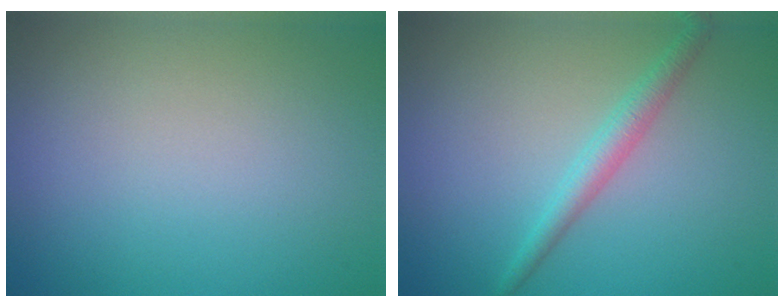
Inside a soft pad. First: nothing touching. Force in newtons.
{"total": 1.5, "press": 1.5, "slide": 0.1}